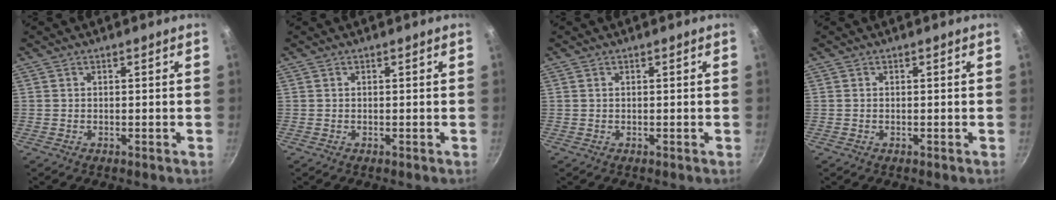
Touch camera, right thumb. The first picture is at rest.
{"total": 0.0}
{"total": 0.0}
{"total": 0.0}